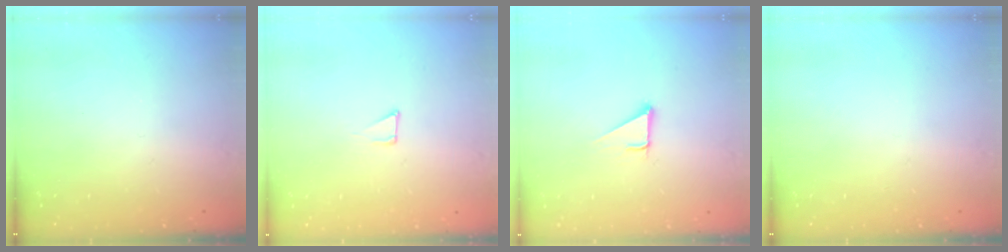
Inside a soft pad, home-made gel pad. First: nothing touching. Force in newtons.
{"total": 3.9, "press": 3.9, "slide": 0.3}
{"total": 2.8, "press": 2.8, "slide": 0.1}
{"total": 0.0}